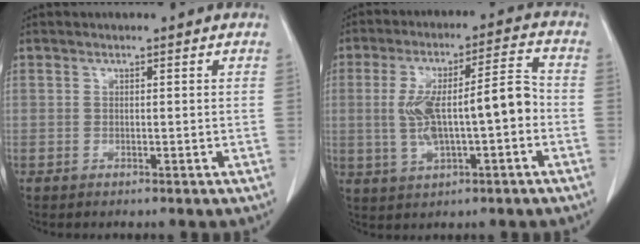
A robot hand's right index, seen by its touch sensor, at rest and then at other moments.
{"total": 11.8, "force": [-1.2, 2.8, 11.4], "torque": [-0.209, 0.030, -0.013]}